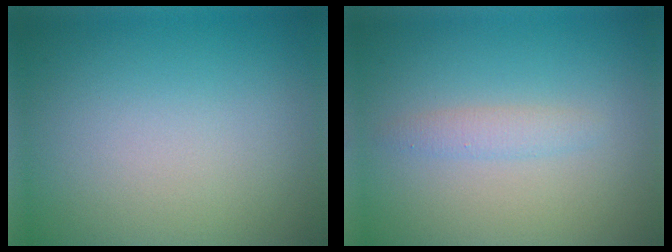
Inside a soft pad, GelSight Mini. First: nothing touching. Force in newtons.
{"total": 1.3, "press": 1.3, "slide": 0.0}